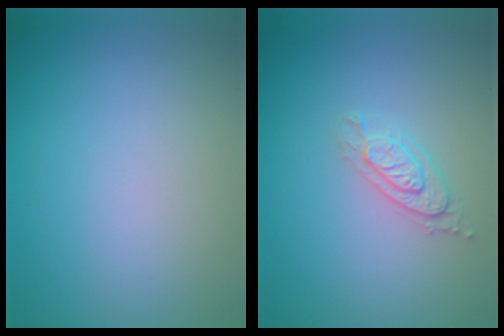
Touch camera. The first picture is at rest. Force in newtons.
{"total": 2.1, "press": 2.1, "slide": 0.4}